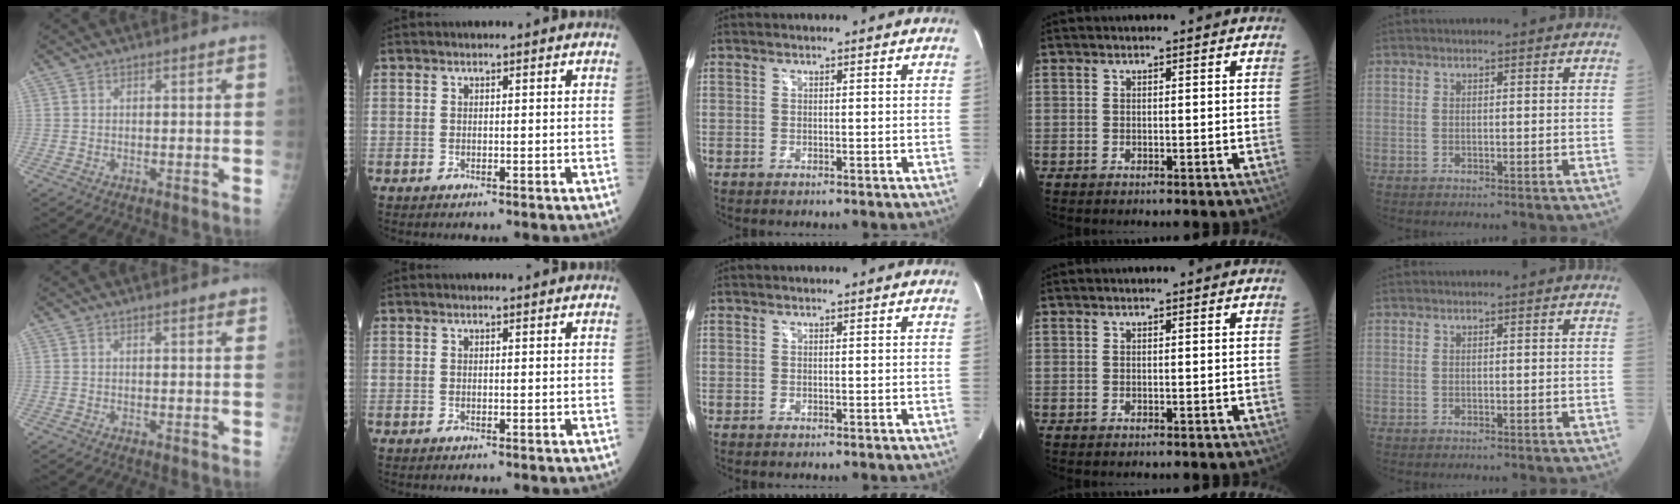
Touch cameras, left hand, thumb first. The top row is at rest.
{"thumb": {"total": 2.1, "force": [1.7, 0.5, 1.2], "torque": [-0.009, -0.003, 0.019]}, "index": {"total": 1.2, "force": [1.2, 0.1, 0.3], "torque": [-0.005, 0.009, 0.015]}}